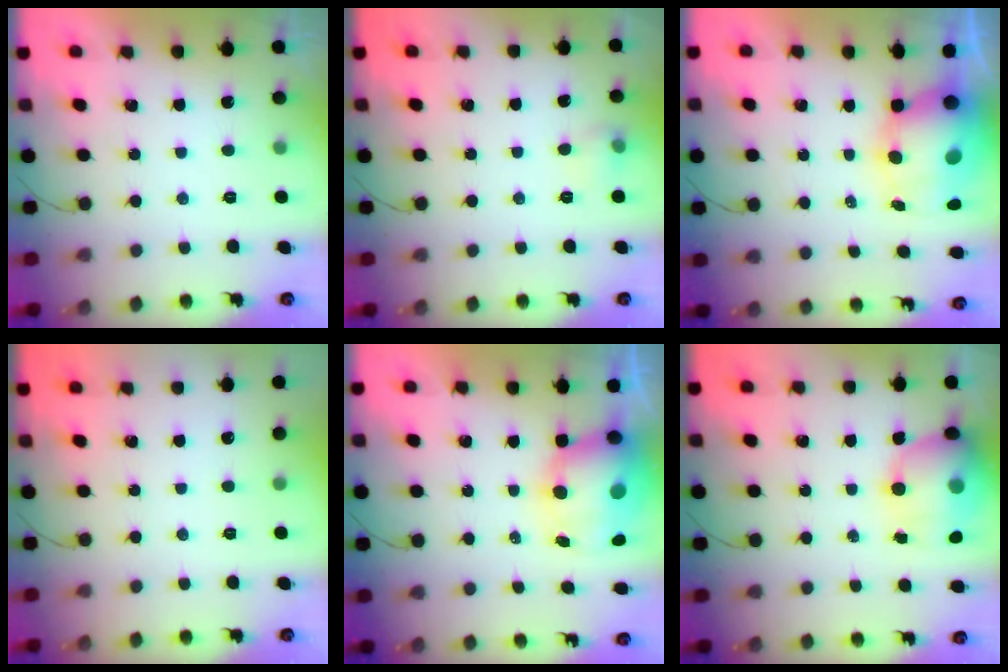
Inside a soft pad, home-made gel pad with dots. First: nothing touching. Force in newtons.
{"total": 5.8, "press": 5.6, "slide": 1.4}
{"total": 11.8, "press": 11.3, "slide": 3.2}
{"total": 0.0}
{"total": 13.0, "press": 12.6, "slide": 3.1}
{"total": 15.2, "press": 14.7, "slide": 3.8}